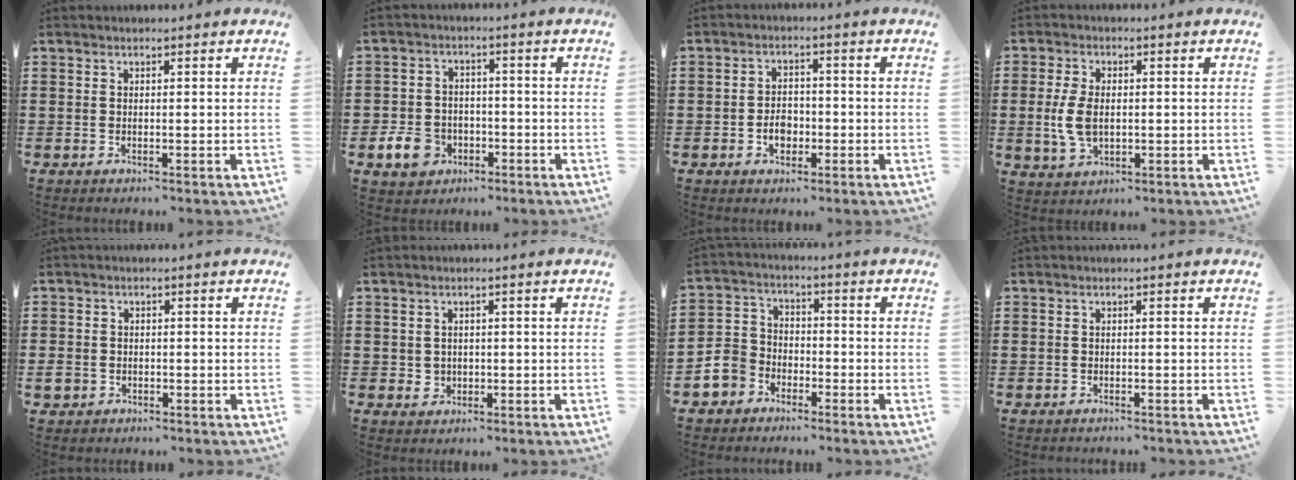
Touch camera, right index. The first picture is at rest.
{"total": 6.1, "force": [-2.7, 4.5, 3.0], "torque": [-0.085, 0.004, -0.057]}
{"total": 3.6, "force": [-1.3, 2.6, 2.1], "torque": [-0.035, 0.002, -0.026]}
{"total": 5.5, "force": [-0.2, 3.2, 4.5], "torque": [-0.116, -0.003, -0.011]}
{"total": 2.2, "force": [-1.1, 1.7, 0.7], "torque": [-0.025, -0.003, -0.025]}
{"total": 1.6, "force": [0.0, 1.5, 0.4], "torque": [-0.013, 0.006, -0.002]}
{"total": 5.8, "force": [-3.8, 4.2, 1.3], "torque": [-0.062, 0.008, -0.083]}
{"total": 0.5, "force": [-0.5, 0.1, 0.0], "torque": [-0.002, -0.001, -0.011]}